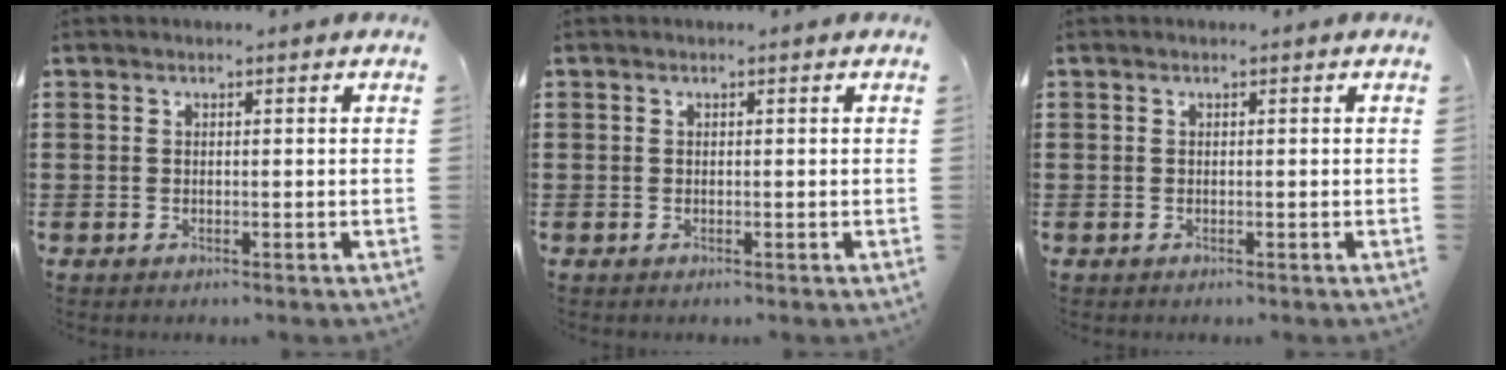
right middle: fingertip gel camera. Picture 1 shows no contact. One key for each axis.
{"total": 0.0}
{"total": 0.0}